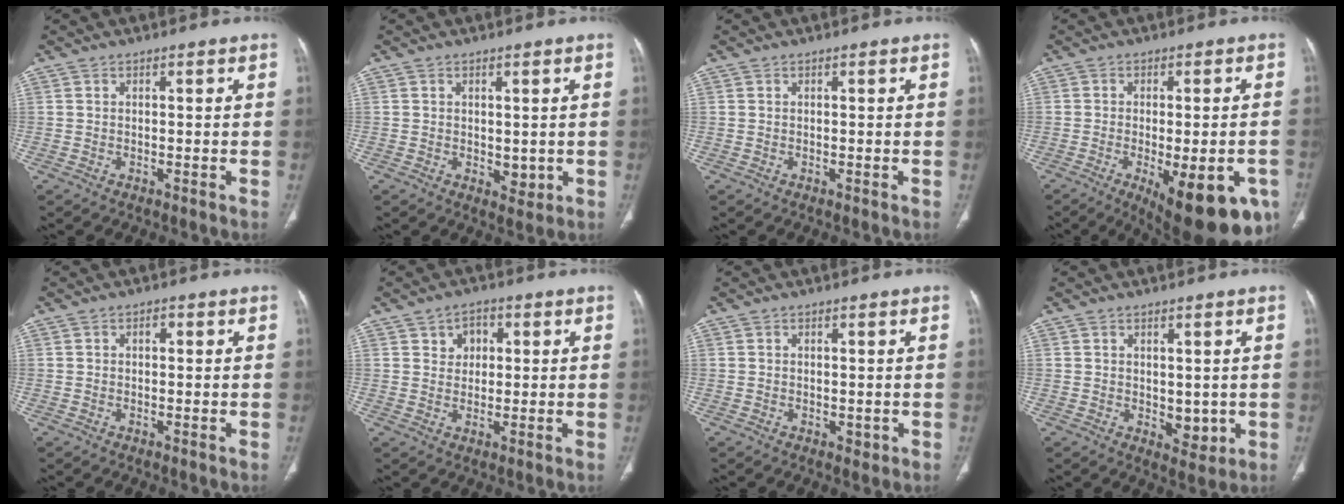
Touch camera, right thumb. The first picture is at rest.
{"total": 2.8, "force": [0.0, 1.9, 2.0], "torque": [-0.017, -0.008, 0.007]}
{"total": 0.0}
{"total": 18.4, "force": [-8.0, 7.0, 15.0], "torque": [-0.149, -0.001, -0.093]}
{"total": 1.1, "force": [0.2, 0.8, 0.8], "torque": [-0.007, 0.003, -0.001]}
{"total": 4.3, "force": [1.5, 3.5, 2.1], "torque": [-0.008, -0.002, 0.021]}
{"total": 1.1, "force": [-0.1, 0.9, 0.6], "torque": [-0.005, -0.001, 0.001]}
{"total": 4.2, "force": [-0.1, 2.8, 3.1], "torque": [-0.024, -0.010, 0.010]}